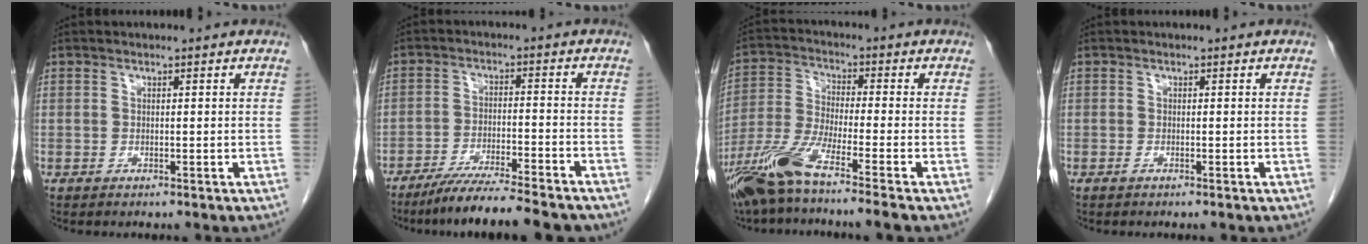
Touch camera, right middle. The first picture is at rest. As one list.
[{"total": 12.1, "force": [-10.5, 0.2, 5.9], "torque": [-0.086, -0.020, -0.166]}, {"total": 10.6, "force": [-7.6, -1.4, 7.3], "torque": [-0.152, -0.033, -0.147]}, {"total": 0.5, "force": [-0.4, -0.1, 0.4], "torque": [-0.006, 0.000, -0.007]}]